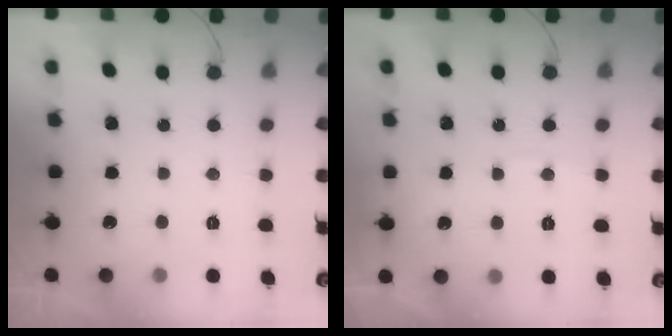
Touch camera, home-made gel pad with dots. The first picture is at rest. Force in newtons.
{"total": 2.5, "press": 2.5, "slide": 0.2}